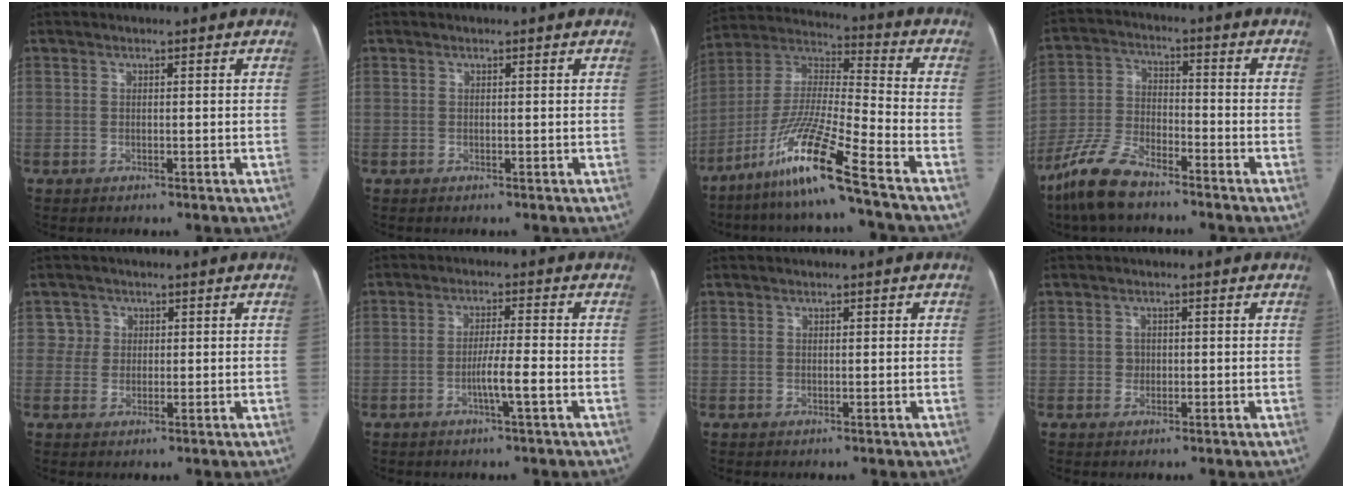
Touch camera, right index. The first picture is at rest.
{"total": 0.0}
{"total": 15.4, "force": [-9.9, -1.2, 11.7], "torque": [-0.246, -0.024, -0.185]}
{"total": 9.5, "force": [-7.5, 2.9, 4.9], "torque": [-0.116, -0.016, -0.151]}
{"total": 2.0, "force": [0.6, 1.8, -0.6], "torque": [0.028, -0.003, 0.000]}
{"total": 4.5, "force": [-1.7, -0.5, 4.2], "torque": [-0.073, -0.005, -0.034]}
{"total": 0.7, "force": [0.3, 0.3, 0.5], "torque": [-0.006, 0.005, 0.002]}
{"total": 1.2, "force": [0.0, 1.2, 0.1], "torque": [0.002, -0.002, -0.001]}